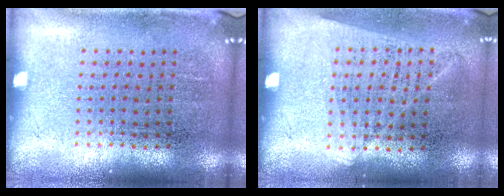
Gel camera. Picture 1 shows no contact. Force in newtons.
{"total": 1.2, "press": 1.1, "slide": 0.6}